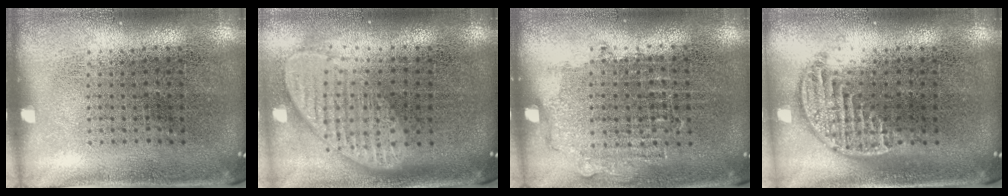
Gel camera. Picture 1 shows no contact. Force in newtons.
{"total": 2.0, "press": 1.6, "slide": 1.2}
{"total": 0.8, "press": 0.8, "slide": 0.3}
{"total": 1.3, "press": 1.1, "slide": 0.6}